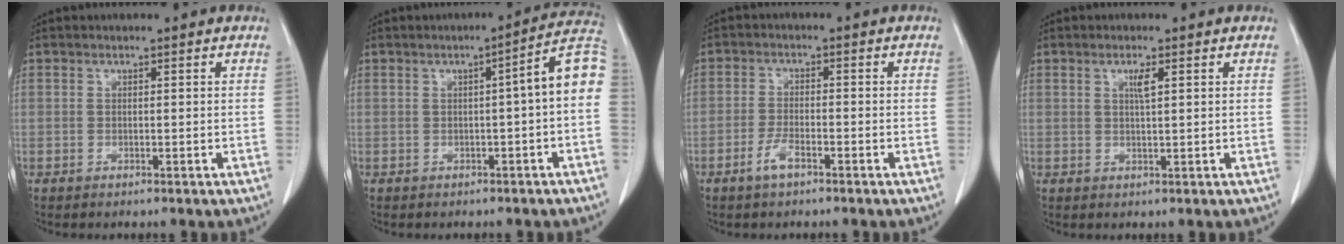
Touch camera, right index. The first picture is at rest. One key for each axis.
{"total": 7.2, "fx": -0.2, "fy": 0.3, "fz": 7.2, "tx": -0.085, "ty": 0.023, "tz": -0.011}
{"total": 3.1, "fx": -2.0, "fy": 0.7, "fz": 2.3, "tx": -0.049, "ty": 0.000, "tz": -0.039}
{"total": 1.8, "fx": 0.8, "fy": 0.1, "fz": 1.7, "tx": -0.034, "ty": -0.001, "tz": 0.013}